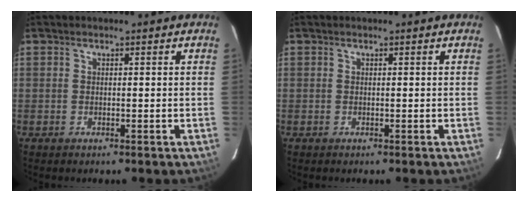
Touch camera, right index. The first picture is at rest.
{"total": 0.0}